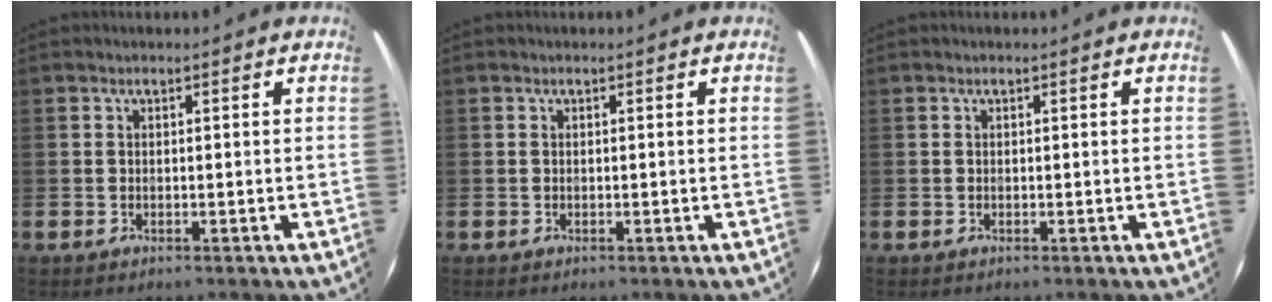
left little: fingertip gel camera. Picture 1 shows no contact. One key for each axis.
{"total": 0.0}
{"total": 0.0}